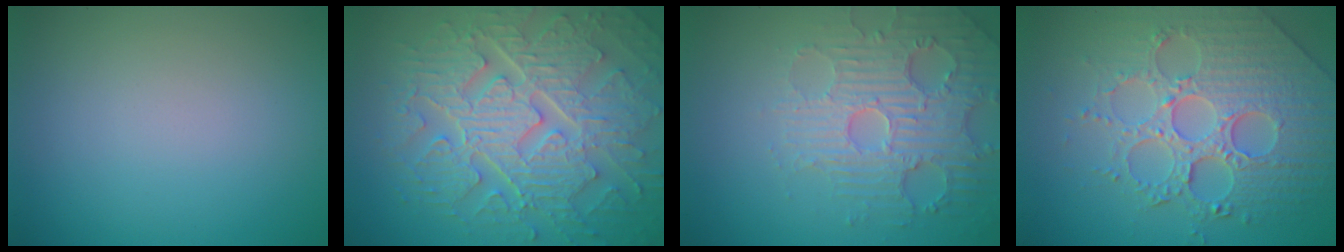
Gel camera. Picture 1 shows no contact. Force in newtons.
{"total": 10.1, "press": 6.9, "slide": 7.3}
{"total": 4.9, "press": 4.4, "slide": 2.3}
{"total": 7.7, "press": 6.1, "slide": 4.6}